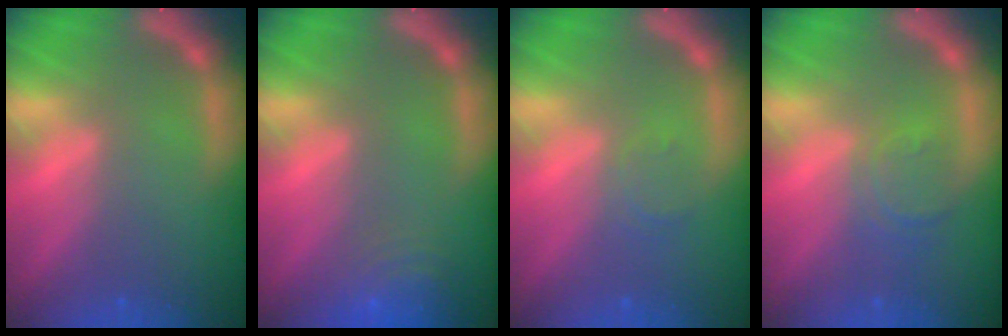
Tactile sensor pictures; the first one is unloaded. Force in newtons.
{"total": 6.0}
{"total": 1.5}
{"total": 3.0}